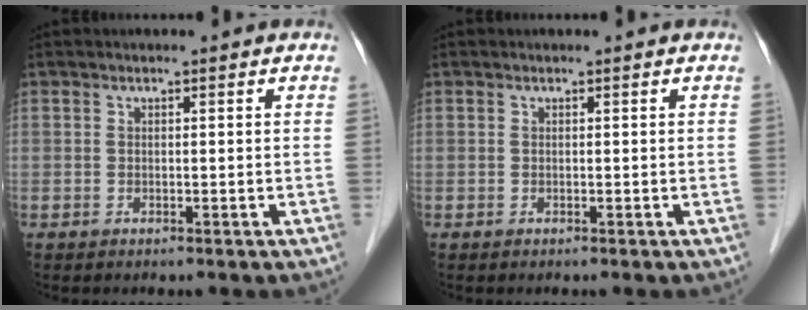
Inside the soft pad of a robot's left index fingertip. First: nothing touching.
{"total": 0.0}